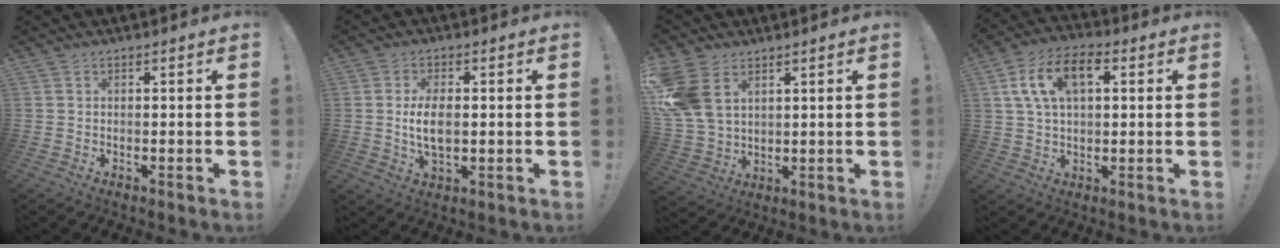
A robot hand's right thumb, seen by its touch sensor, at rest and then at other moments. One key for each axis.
{"total": 7.2, "fx": 0.1, "fy": 3.6, "fz": 6.2, "tx": -0.109, "ty": -0.008, "tz": -0.004}
{"total": 12.5, "fx": 5.0, "fy": 8.7, "fz": 7.4, "tx": -0.151, "ty": -0.019, "tz": 0.102}
{"total": 12.8, "fx": 3.8, "fy": 7.5, "fz": 9.7, "tx": -0.174, "ty": 0.006, "tz": 0.070}